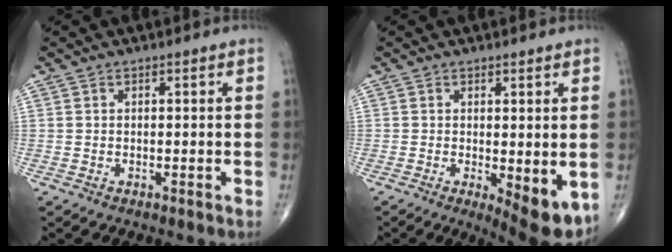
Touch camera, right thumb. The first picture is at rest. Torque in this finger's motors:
{"motor_torque": [0.17, 0.39, -0.01, -0.04, 0.07]}